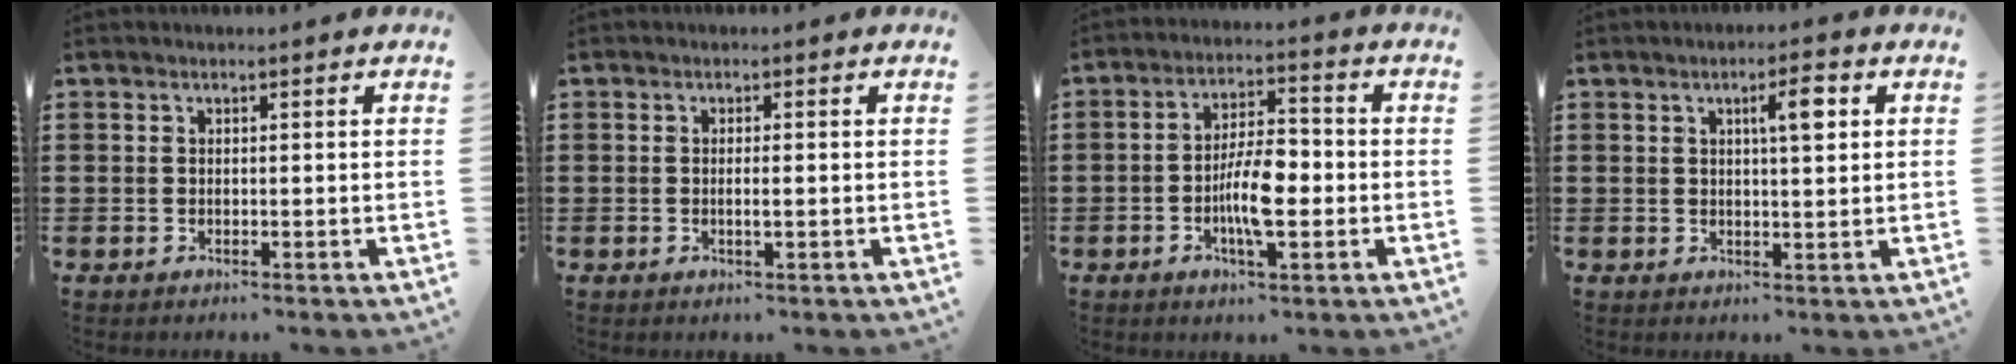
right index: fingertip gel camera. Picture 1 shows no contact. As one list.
[{"total": 1.2, "force": [-0.3, 0.1, 1.2], "torque": [-0.021, -0.004, -0.004]}, {"total": 7.8, "force": [-1.9, 2.8, 7.0], "torque": [-0.139, 0.002, -0.038]}, {"total": 4.3, "force": [1.5, 1.0, 3.9], "torque": [-0.056, 0.000, 0.016]}]